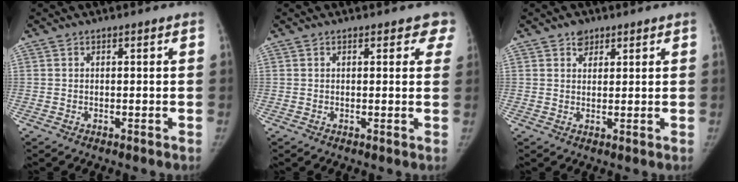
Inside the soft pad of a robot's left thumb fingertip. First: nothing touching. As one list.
[{"total": 3.9, "force": [2.8, 1.9, 1.9], "torque": [0.016, -0.005, 0.017]}, {"total": 2.5, "force": [1.6, 1.9, 0.6], "torque": [0.012, -0.008, 0.022]}]